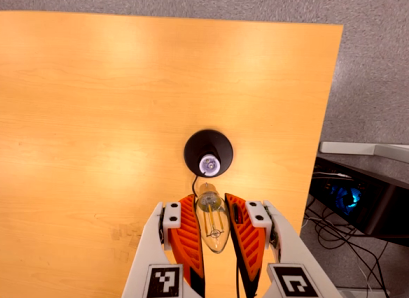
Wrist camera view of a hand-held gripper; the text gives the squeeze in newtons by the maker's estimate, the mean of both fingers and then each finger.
{"total": 18.9, "left": 20.7, "right": 17.1}